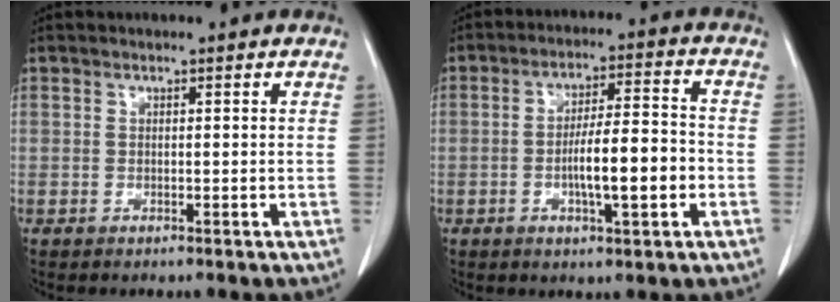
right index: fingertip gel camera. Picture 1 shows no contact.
{"total": 9.0, "force": [-2.2, 1.4, 8.6], "torque": [-0.147, 0.011, -0.034]}